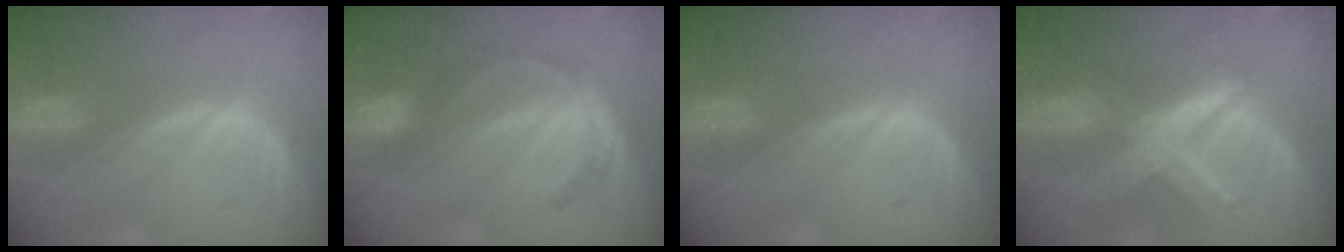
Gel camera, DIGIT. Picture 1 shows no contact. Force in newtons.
{"total": 4.5, "press": 4.4, "slide": 0.7}
{"total": 0.0}
{"total": 8.4, "press": 7.2, "slide": 4.3}